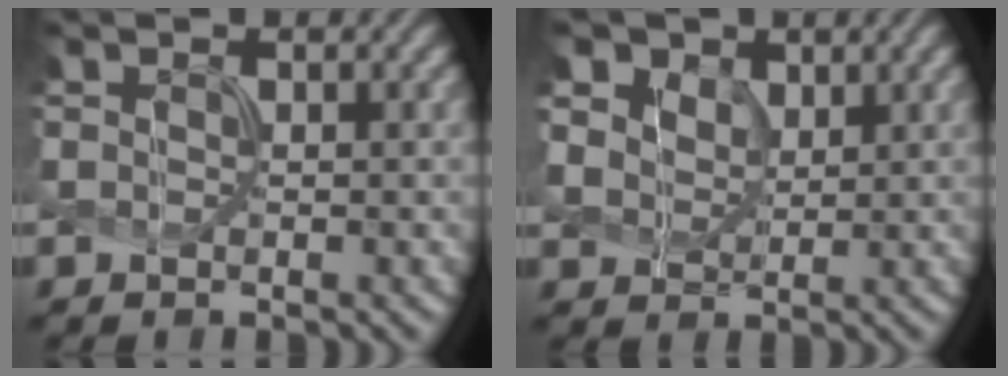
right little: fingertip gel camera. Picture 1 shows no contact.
{"total": 6.0, "force": [4.1, 3.7, 2.4], "torque": [-0.088, 0.001, 0.074]}